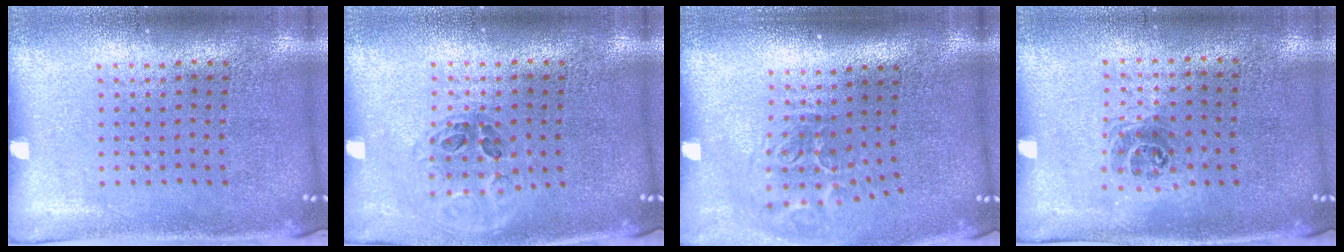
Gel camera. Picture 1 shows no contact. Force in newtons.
{"total": 1.0, "press": 1.0, "slide": 0.3}
{"total": 2.1, "press": 1.3, "slide": 1.6}
{"total": 1.0, "press": 1.0, "slide": 0.4}